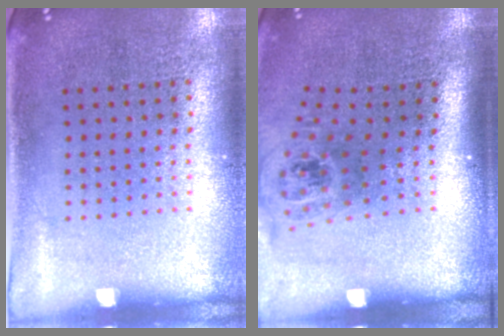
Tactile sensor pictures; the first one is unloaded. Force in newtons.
{"total": 1.6, "press": 1.2, "slide": 1.0}